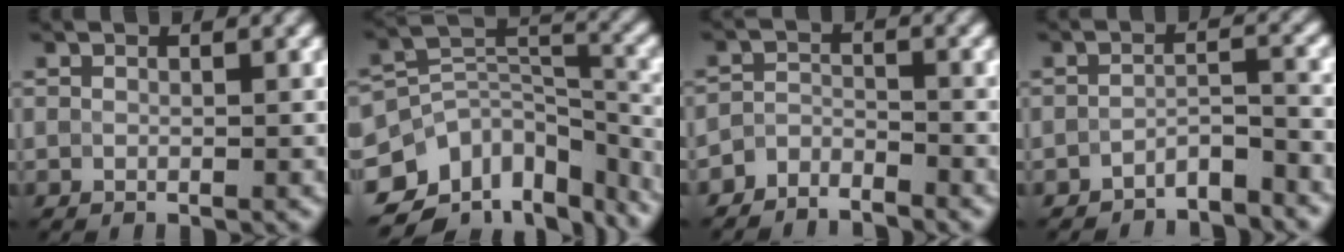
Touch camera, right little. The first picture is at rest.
{"total": 14.1, "force": [-9.7, 8.9, 4.9], "torque": [-0.108, -0.006, -0.114]}
{"total": 2.6, "force": [-2.5, 0.8, 0.3], "torque": [-0.004, 0.001, -0.056]}
{"total": 3.1, "force": [-2.8, 0.7, 1.2], "torque": [-0.020, 0.004, -0.052]}